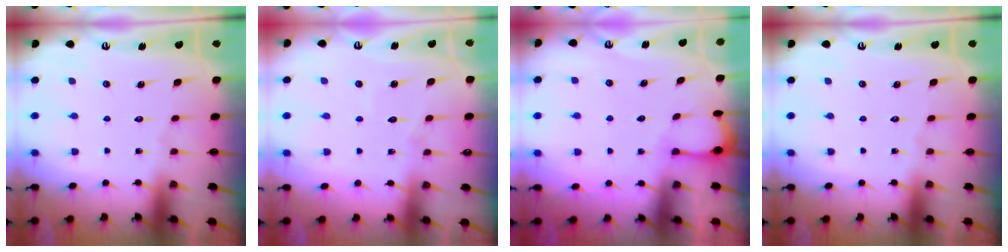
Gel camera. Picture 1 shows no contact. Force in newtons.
{"total": 4.1, "press": 4.0, "slide": 0.3}
{"total": 2.1, "press": 2.1, "slide": 0.2}
{"total": 0.0}